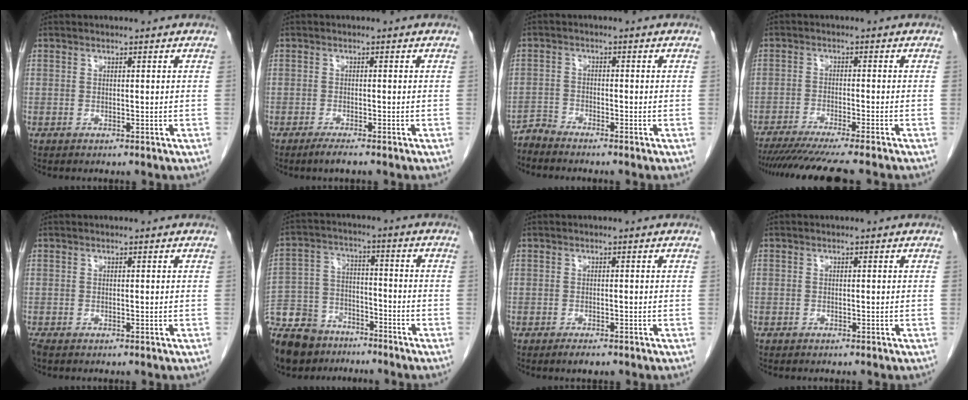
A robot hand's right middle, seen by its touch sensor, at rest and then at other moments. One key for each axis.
{"total": 1.9, "fx": -1.5, "fy": -0.1, "fz": 1.2, "tx": -0.032, "ty": -0.007, "tz": -0.028}
{"total": 2.2, "fx": -2.1, "fy": -0.3, "fz": -0.3, "tx": 0.012, "ty": -0.011, "tz": -0.043}
{"total": 13.1, "fx": -11.4, "fy": -0.6, "fz": 6.4, "tx": -0.078, "ty": -0.034, "tz": -0.172}
{"total": 1.0, "fx": -0.8, "fy": 0.3, "fz": 0.4, "tx": -0.013, "ty": -0.004, "tz": -0.015}
{"total": 16.3, "fx": -12.9, "fy": 8.2, "fz": 5.5, "tx": -0.134, "ty": 0.012, "tz": -0.218}
{"total": 1.8, "fx": -1.3, "fy": 0.5, "fz": 1.1, "tx": -0.022, "ty": -0.004, "tz": -0.017}
{"total": 0.0}